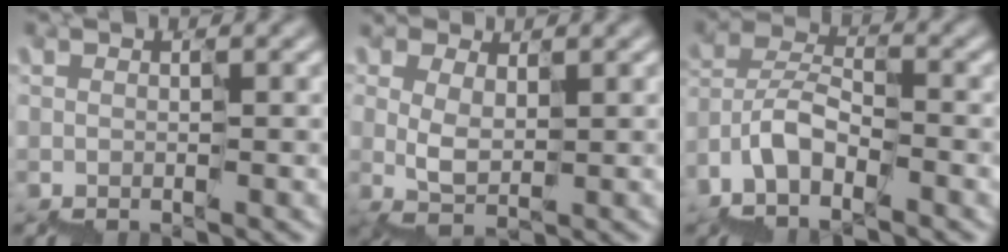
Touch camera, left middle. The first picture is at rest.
{"total": 1.4, "force": [1.1, 0.6, 0.6], "torque": [-0.023, 0.008, 0.031]}
{"total": 5.0, "force": [-3.4, 2.5, 2.7], "torque": [-0.047, 0.023, -0.059]}